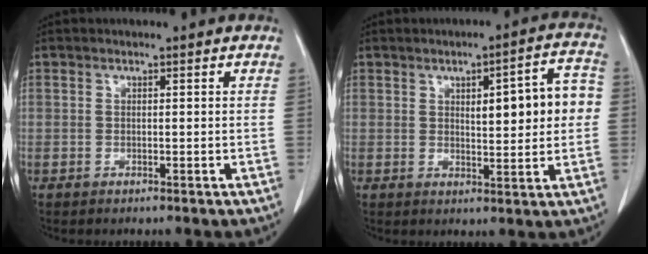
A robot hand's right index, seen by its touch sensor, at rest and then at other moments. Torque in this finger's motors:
{"motor_torque": [0.45, 0.23, 0.17, 0.07]}